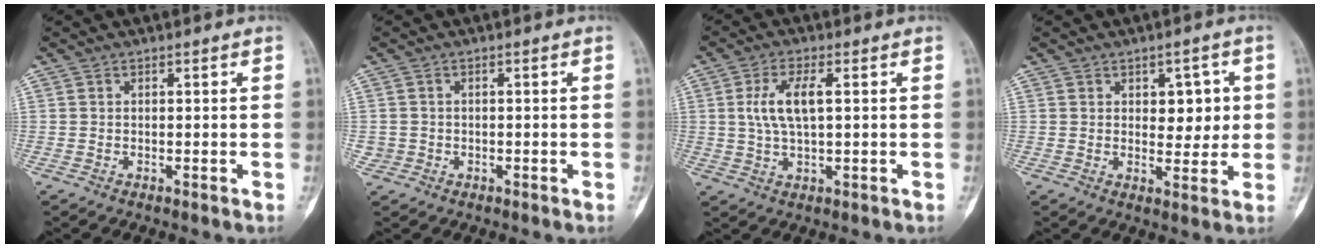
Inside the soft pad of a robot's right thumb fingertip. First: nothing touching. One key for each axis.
{"total": 1.7, "fx": -0.3, "fy": 1.7, "fz": 0.2, "tx": 0.006, "ty": 0.007, "tz": -0.006}
{"total": 6.9, "fx": 1.2, "fy": 2.5, "fz": 6.3, "tx": -0.136, "ty": 0.003, "tz": 0.025}
{"total": 6.1, "fx": 1.4, "fy": 3.8, "fz": 4.5, "tx": -0.022, "ty": -0.008, "tz": 0.021}